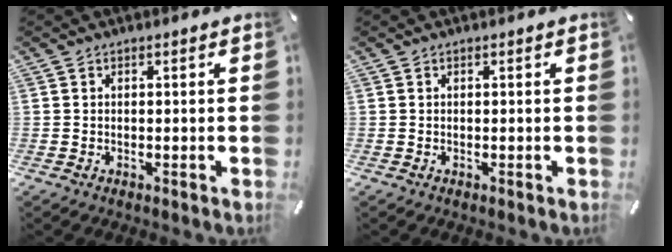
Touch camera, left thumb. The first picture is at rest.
{"total": 0.0}